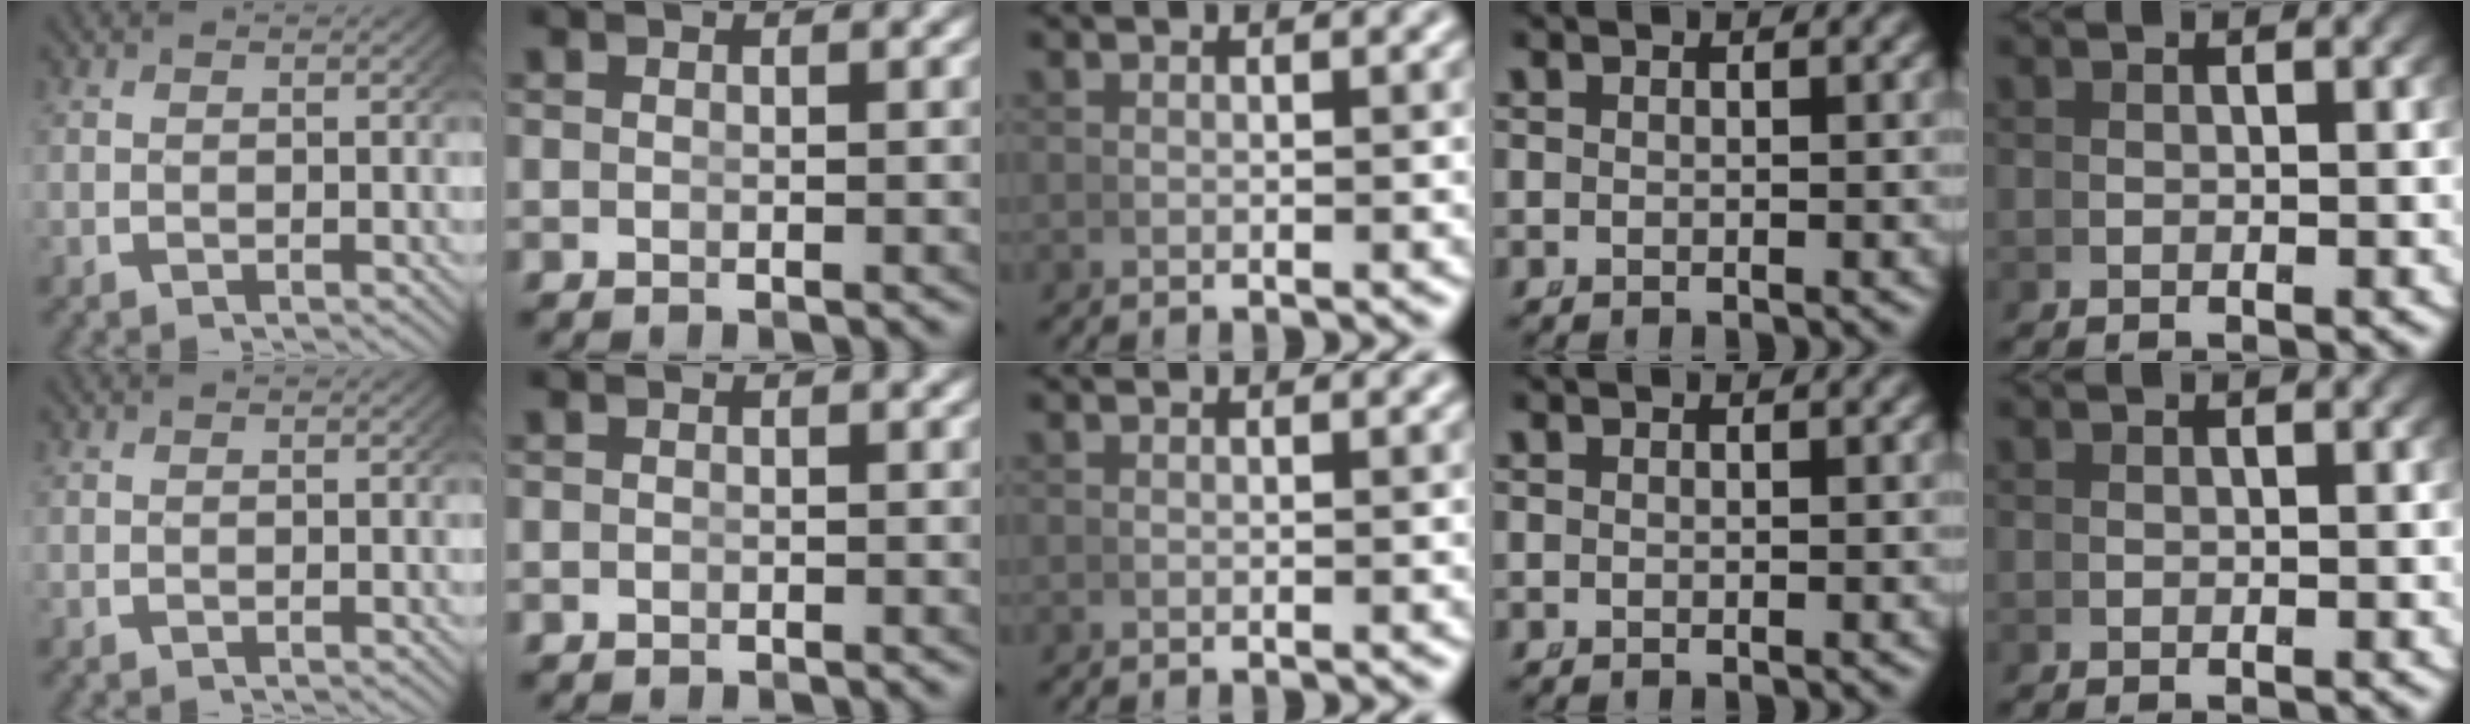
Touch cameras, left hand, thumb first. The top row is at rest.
{"index": {"total": 0.5, "force": [-0.5, -0.2, -0.1], "torque": [-0.001, -0.012, -0.001]}}